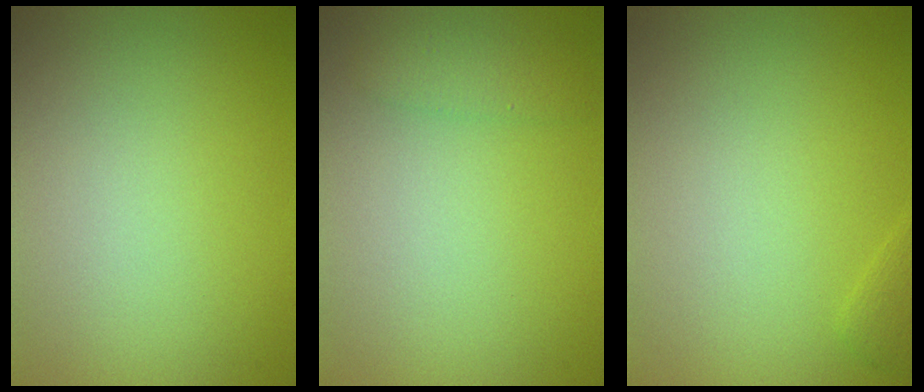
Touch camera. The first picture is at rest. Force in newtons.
{"total": 1.5, "press": 1.5, "slide": 0.1}
{"total": 0.7, "press": 0.7, "slide": 0.1}